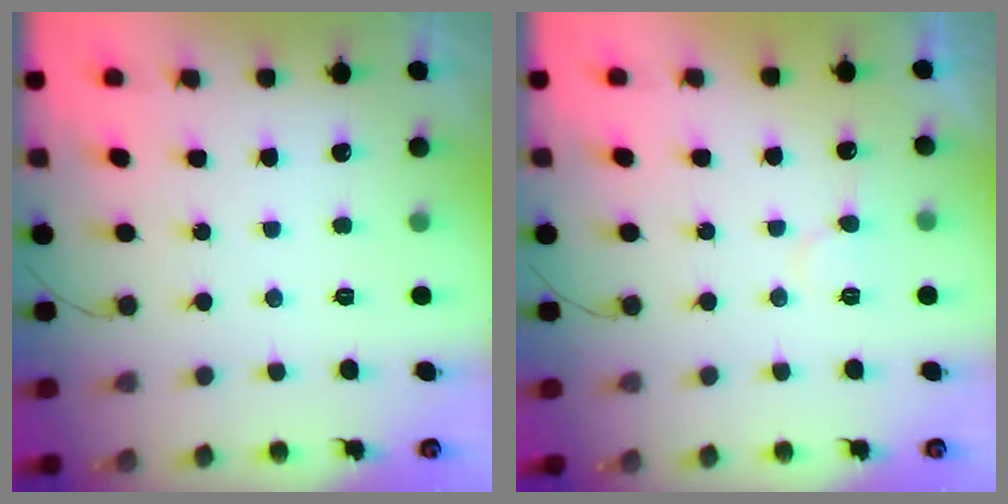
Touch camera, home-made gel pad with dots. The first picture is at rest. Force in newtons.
{"total": 6.0, "press": 6.0, "slide": 0.4}